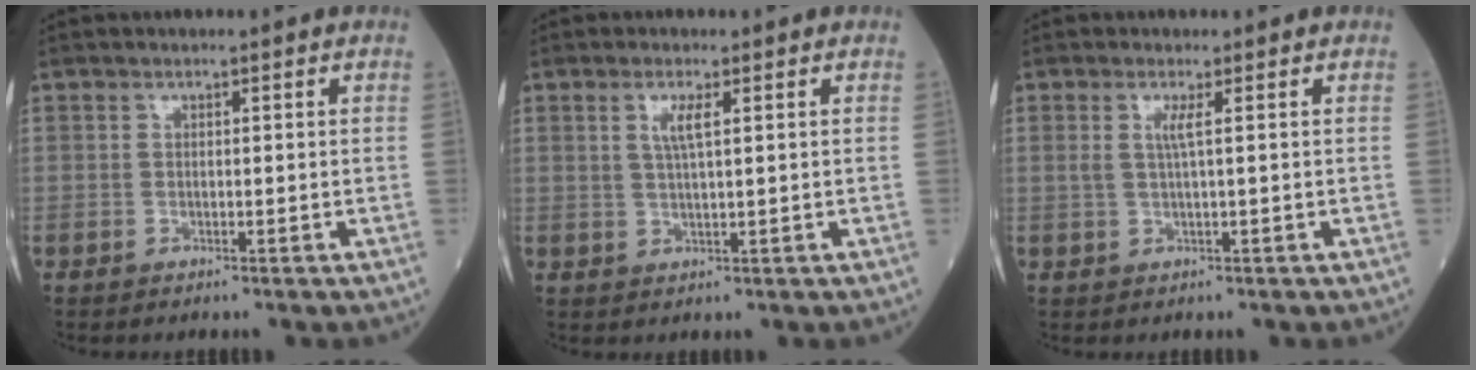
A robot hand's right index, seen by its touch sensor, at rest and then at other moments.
{"total": 2.9, "force": [1.1, 0.2, 2.7], "torque": [-0.058, 0.000, 0.021]}
{"total": 1.9, "force": [0.5, -0.3, 1.8], "torque": [-0.044, 0.000, 0.009]}